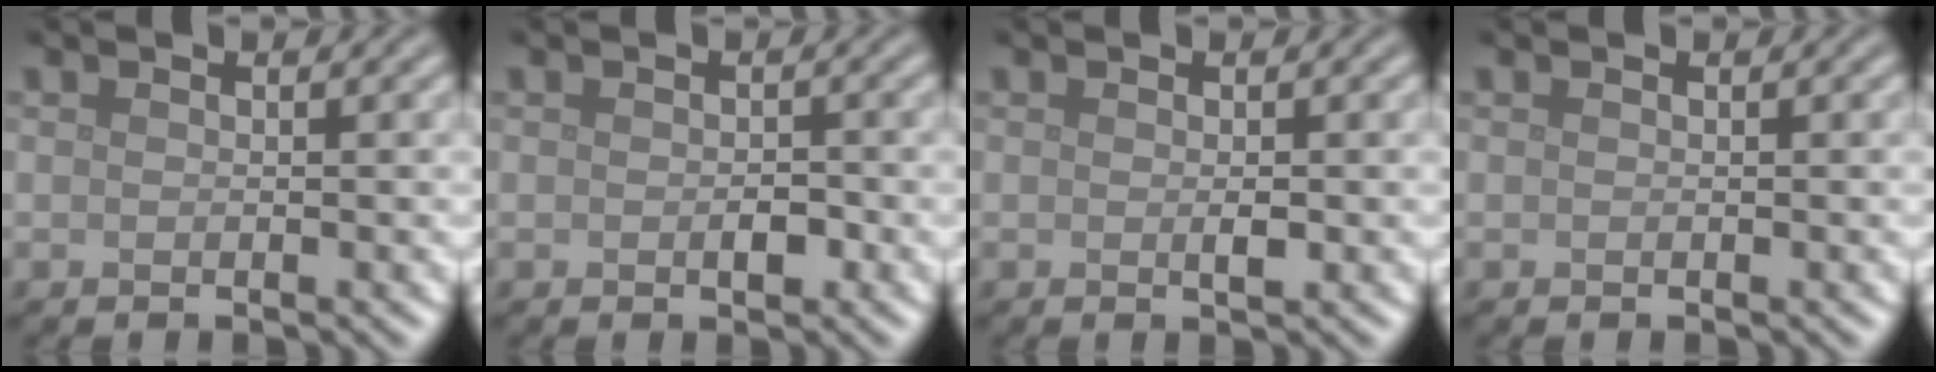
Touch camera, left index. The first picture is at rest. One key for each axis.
{"total": 1.3, "fx": -0.3, "fy": 0.7, "fz": 1.1, "tx": -0.016, "ty": -0.001, "tz": -0.003}
{"total": 0.9, "fx": -0.1, "fy": 0.3, "fz": 0.8, "tx": -0.016, "ty": -0.003, "tz": 0.000}
{"total": 0.0}